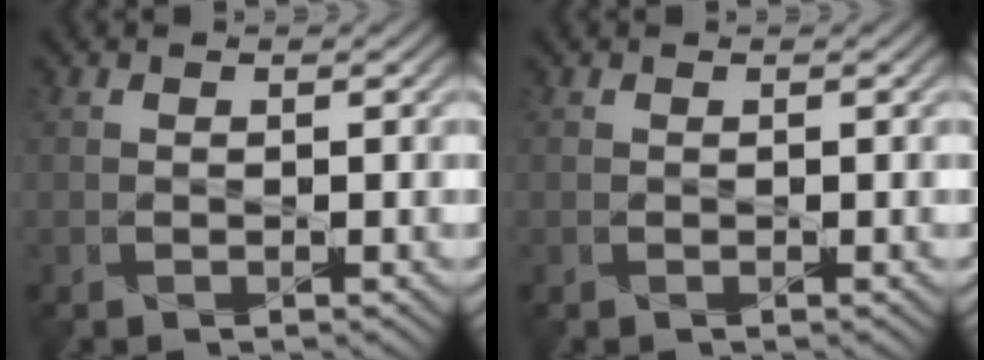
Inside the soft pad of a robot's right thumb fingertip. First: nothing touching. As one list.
[{"total": 0.0}]